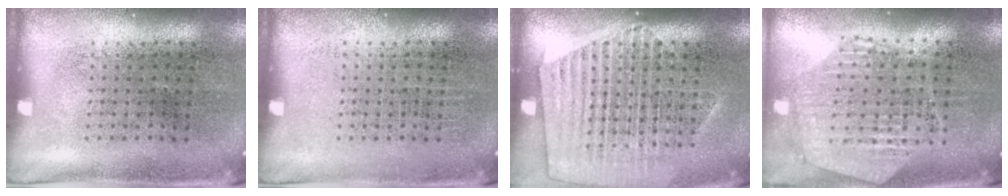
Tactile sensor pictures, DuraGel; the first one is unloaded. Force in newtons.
{"total": 0.0}
{"total": 1.5, "press": 1.5, "slide": 0.4}
{"total": 1.1, "press": 1.1, "slide": 0.2}